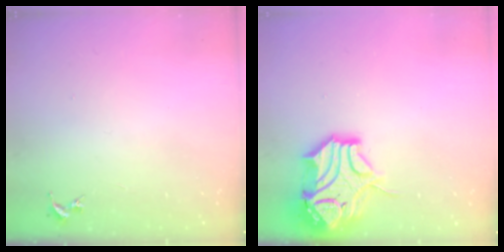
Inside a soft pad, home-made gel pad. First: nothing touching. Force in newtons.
{"total": 17.2, "press": 17.1, "slide": 2.0}